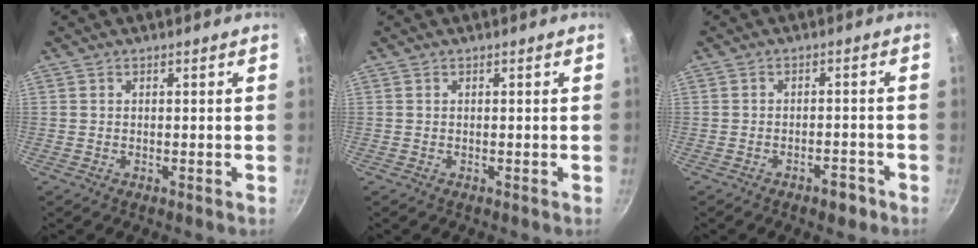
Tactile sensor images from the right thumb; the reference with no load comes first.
{"total": 0.0}
{"total": 3.5, "force": [-2.3, 1.7, 2.0], "torque": [-0.017, 0.024, -0.024]}